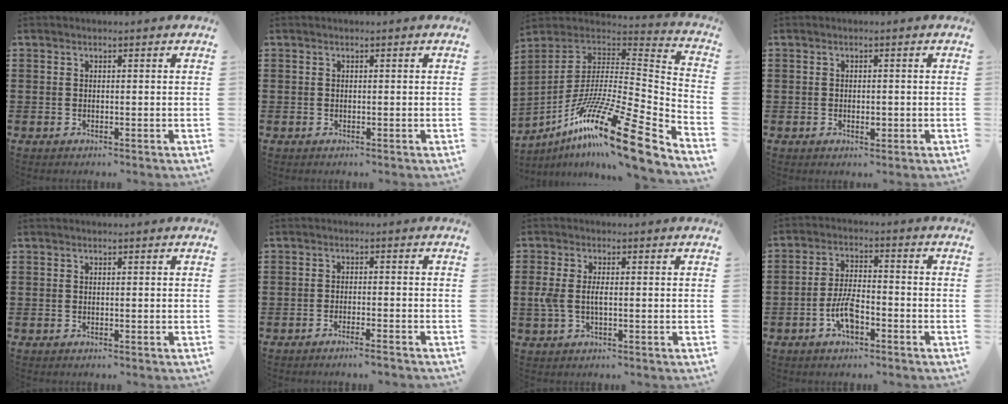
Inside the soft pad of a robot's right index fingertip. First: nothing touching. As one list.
[{"total": 0.0}, {"total": 19.9, "force": [-12.9, 2.4, 15.0], "torque": [-0.279, 0.024, -0.233]}, {"total": 1.3, "force": [-0.3, 0.6, 1.1], "torque": [-0.021, -0.003, -0.005]}, {"total": 0.0}, {"total": 1.9, "force": [-1.8, -0.3, 0.7], "torque": [-0.011, 0.000, -0.035]}, {"total": 3.0, "force": [-0.3, 1.3, 2.7], "torque": [-0.072, -0.005, -0.013]}, {"total": 5.9, "force": [-2.7, 2.2, 4.8], "torque": [-0.114, -0.004, -0.056]}]